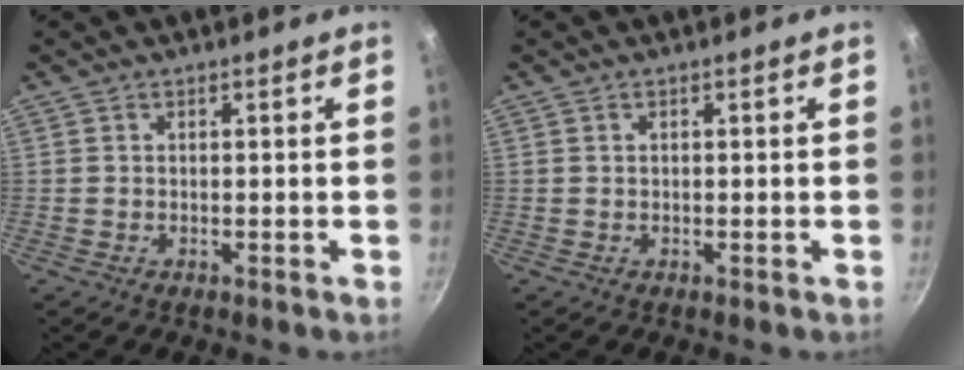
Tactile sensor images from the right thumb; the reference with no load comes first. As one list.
[{"total": 0.0}]